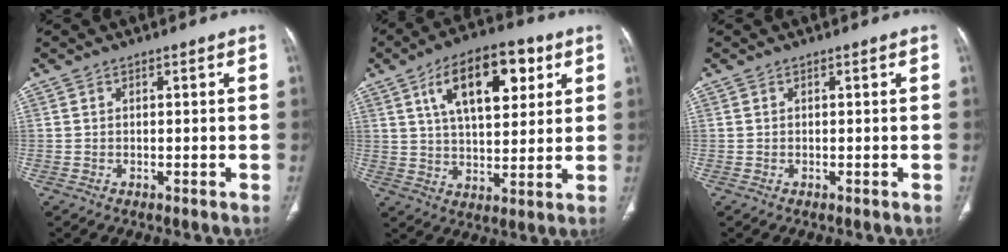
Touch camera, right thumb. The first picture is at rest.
{"total": 16.3, "force": [6.6, 7.9, 12.6], "torque": [-0.166, -0.011, 0.106]}
{"total": 0.0}